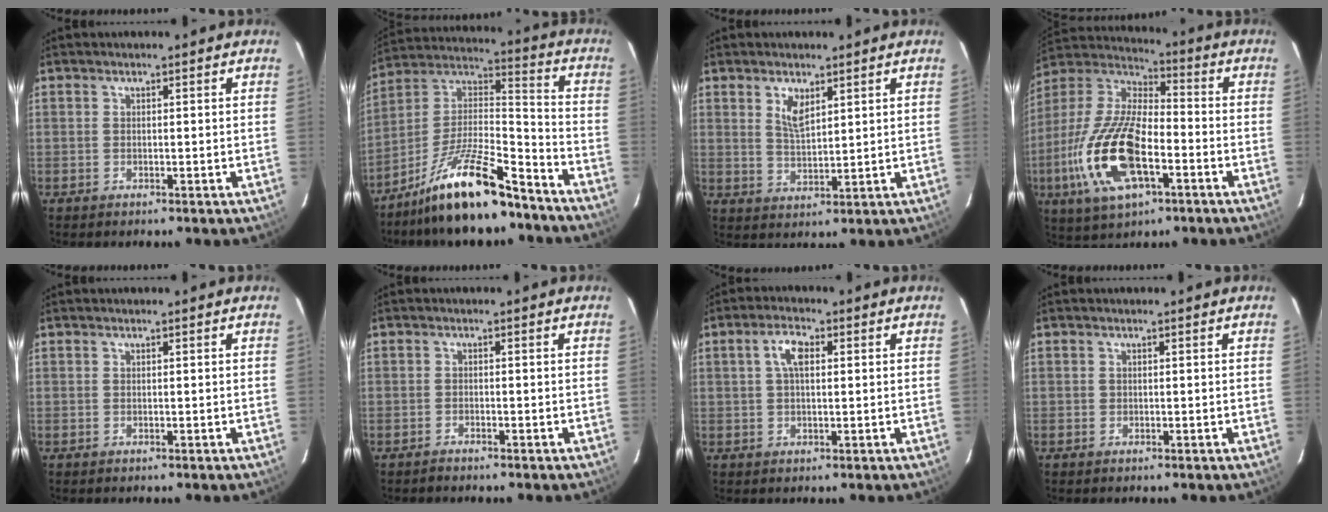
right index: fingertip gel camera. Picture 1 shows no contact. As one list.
[{"total": 18.3, "force": [-13.2, 4.7, 11.7], "torque": [-0.227, 0.009, -0.233]}, {"total": 4.1, "force": [2.4, 1.5, 2.9], "torque": [-0.053, -0.003, 0.047]}, {"total": 20.6, "force": [-6.8, 8.9, 17.3], "torque": [-0.373, -0.019, -0.130]}, {"total": 0.0}, {"total": 1.1, "force": [-1.0, 0.0, 0.2], "torque": [-0.014, -0.001, -0.020]}, {"total": 3.6, "force": [0.9, 1.4, 3.2], "torque": [-0.063, 0.011, 0.016]}, {"total": 0.0}]